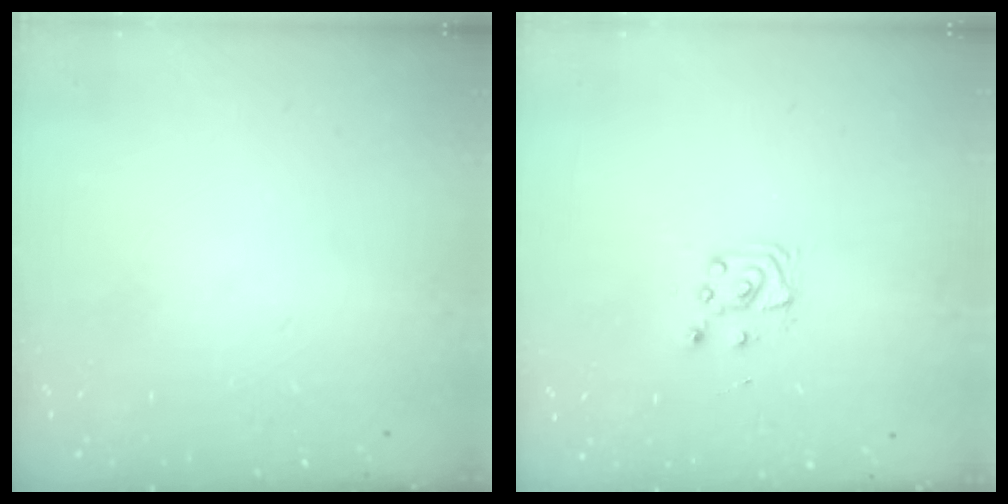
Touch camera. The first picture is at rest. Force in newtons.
{"total": 4.9, "press": 4.9, "slide": 0.5}